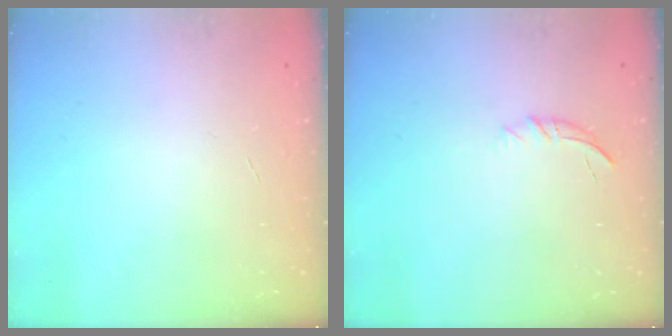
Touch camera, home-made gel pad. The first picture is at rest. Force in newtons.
{"total": 6.9, "press": 6.6, "slide": 2.0}